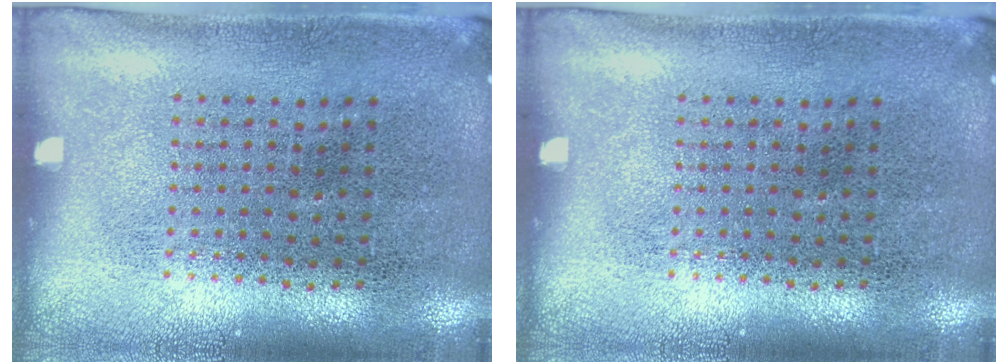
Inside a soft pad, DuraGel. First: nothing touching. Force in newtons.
{"total": 0.0}